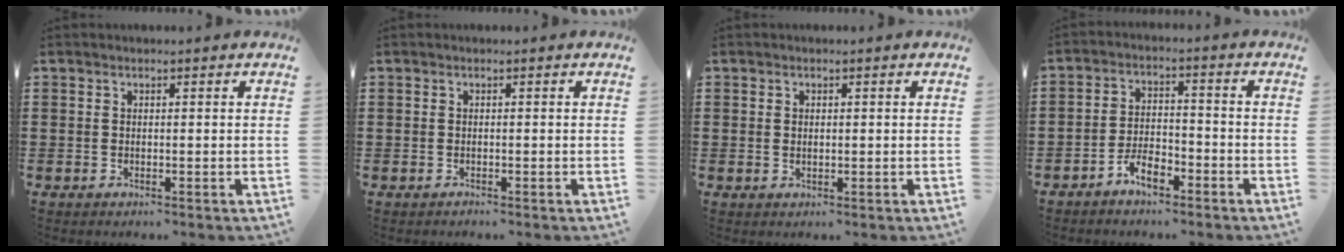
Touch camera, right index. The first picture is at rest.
{"total": 0.0}
{"total": 0.8, "force": [0.2, 0.5, 0.5], "torque": [-0.013, 0.003, 0.003]}
{"total": 4.5, "force": [-3.4, 1.7, 2.5], "torque": [-0.050, 0.008, -0.066]}